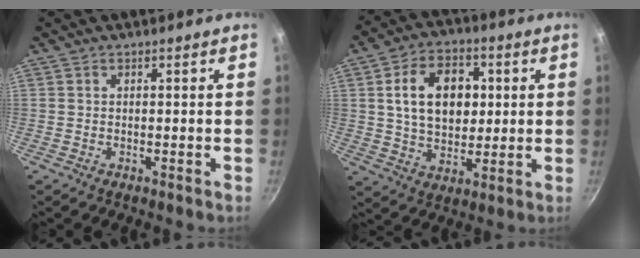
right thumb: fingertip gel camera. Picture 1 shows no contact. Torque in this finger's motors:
{"motor_torque": [-0.59, 1.54, 0.71, -0.30, 0.12]}